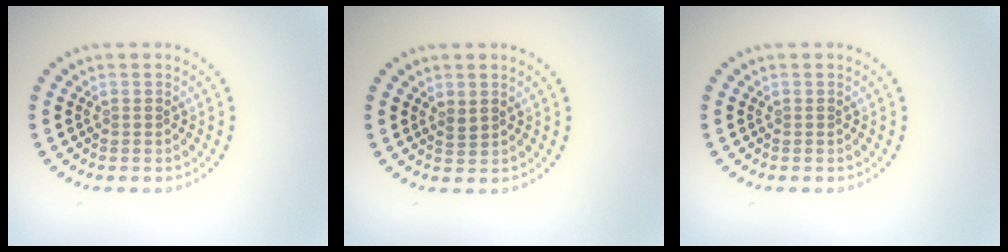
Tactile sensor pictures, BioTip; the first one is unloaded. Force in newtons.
{"total": 0.9, "press": 0.7, "slide": 0.5}
{"total": 0.0}